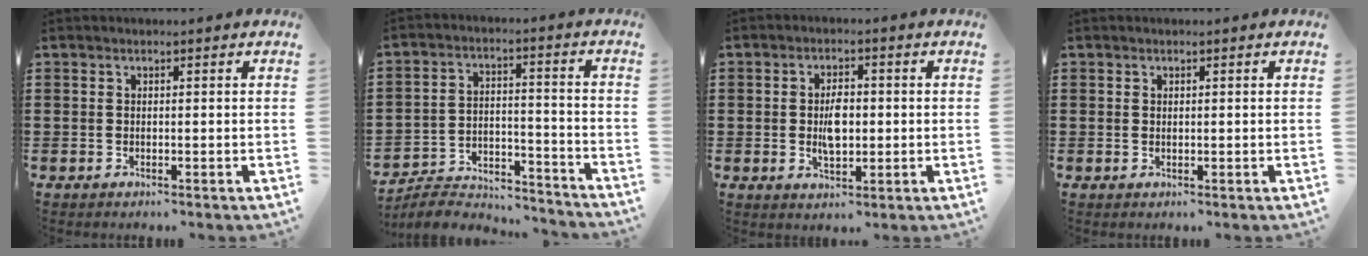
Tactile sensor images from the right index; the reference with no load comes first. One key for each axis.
{"total": 5.9, "fx": -5.6, "fy": 1.3, "fz": 1.1, "tx": -0.031, "ty": 0.006, "tz": -0.115}
{"total": 4.8, "fx": -0.1, "fy": 2.6, "fz": 4.0, "tx": -0.076, "ty": 0.002, "tz": -0.006}
{"total": 0.6, "fx": 0.4, "fy": 0.4, "fz": 0.0, "tx": -0.001, "ty": 0.004, "tz": 0.008}